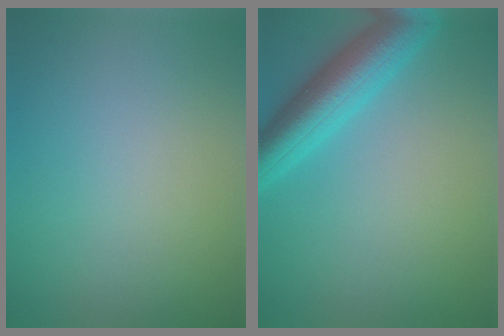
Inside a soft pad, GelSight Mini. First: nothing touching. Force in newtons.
{"total": 6.0, "press": 6.0, "slide": 0.3}